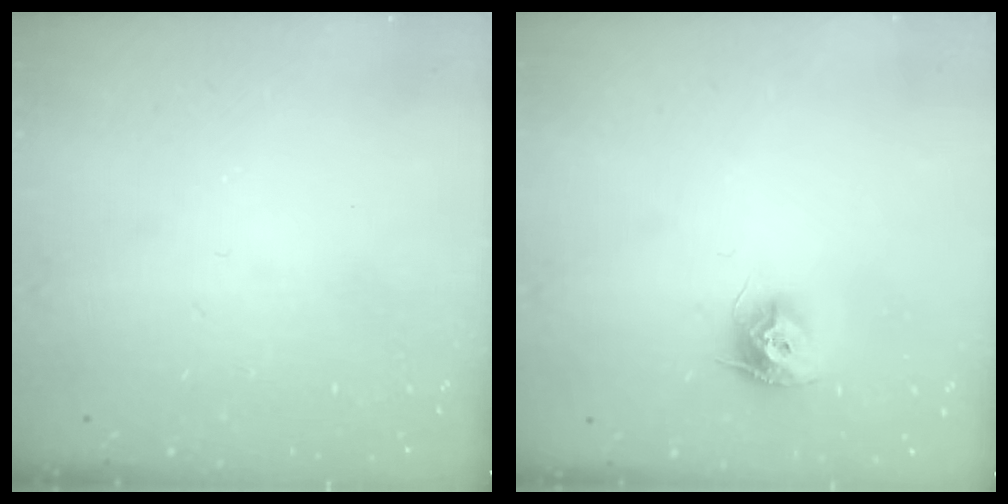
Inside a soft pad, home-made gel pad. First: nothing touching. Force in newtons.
{"total": 9.1, "press": 9.1, "slide": 0.3}